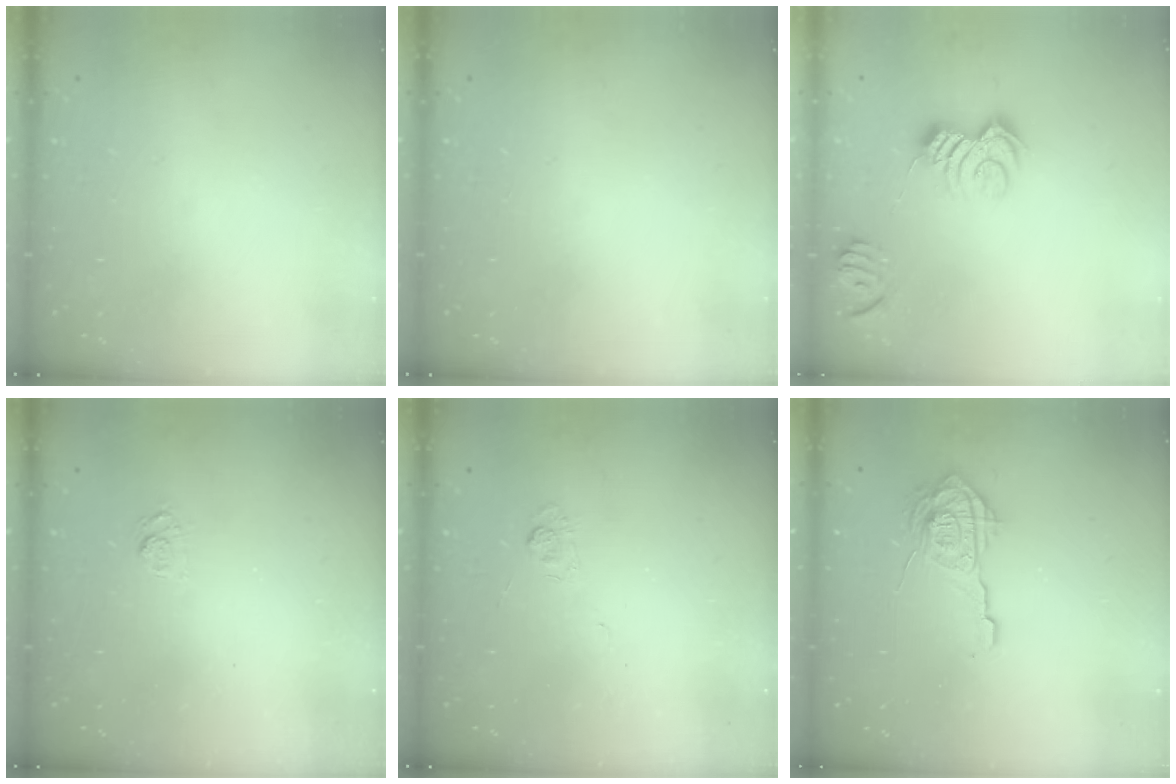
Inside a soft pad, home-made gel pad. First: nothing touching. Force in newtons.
{"total": 0.0}
{"total": 9.4, "press": 9.4, "slide": 0.4}
{"total": 2.4, "press": 2.0, "slide": 1.3}
{"total": 3.0, "press": 2.5, "slide": 1.7}
{"total": 13.0, "press": 12.9, "slide": 1.3}